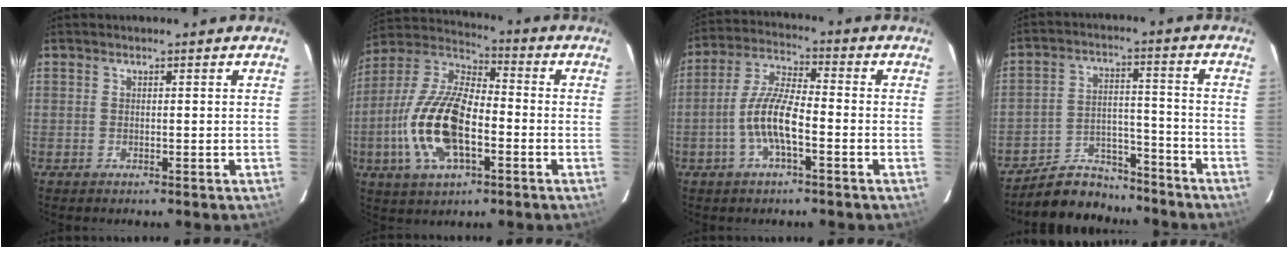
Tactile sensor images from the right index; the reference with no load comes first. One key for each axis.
{"total": 17.7, "fx": -4.6, "fy": 8.1, "fz": 15.1, "tx": -0.321, "ty": -0.002, "tz": -0.090}
{"total": 8.8, "fx": -3.1, "fy": 2.3, "fz": 8.0, "tx": -0.170, "ty": 0.007, "tz": -0.060}
{"total": 12.0, "fx": -10.9, "fy": 4.6, "fz": 2.0, "tx": -0.055, "ty": 0.030, "tz": -0.168}